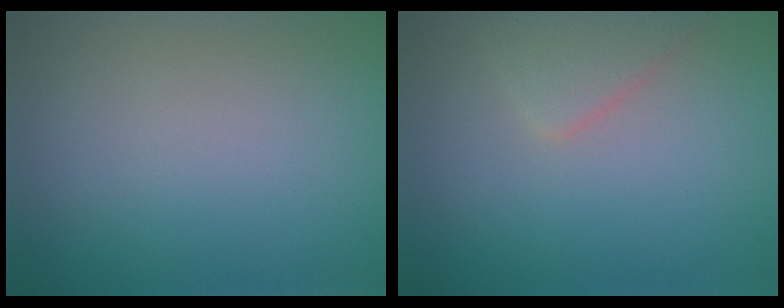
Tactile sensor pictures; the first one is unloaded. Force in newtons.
{"total": 2.3, "press": 2.3, "slide": 0.1}